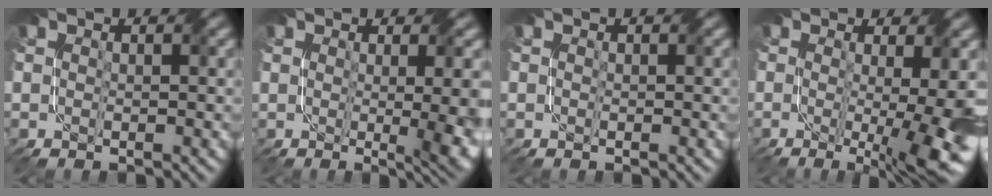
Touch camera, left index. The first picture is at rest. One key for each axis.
{"total": 6.6, "fx": -0.3, "fy": 2.5, "fz": 6.1, "tx": -0.038, "ty": -0.007, "tz": -0.001}
{"total": 0.0}
{"total": 9.4, "fx": -1.1, "fy": 2.7, "fz": 8.9, "tx": -0.105, "ty": -0.007, "tz": -0.016}